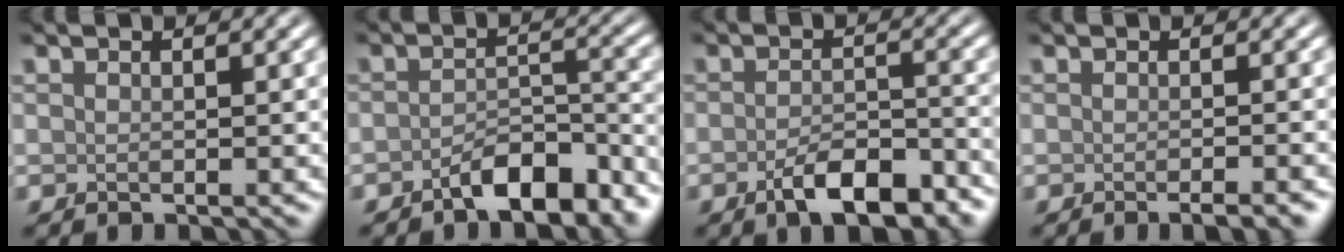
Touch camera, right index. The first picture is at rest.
{"total": 5.3, "force": [-3.6, 2.1, 3.3], "torque": [-0.045, 0.007, -0.062]}
{"total": 5.7, "force": [-3.3, 2.2, 4.1], "torque": [-0.066, 0.001, -0.053]}
{"total": 2.8, "force": [-1.5, 0.7, 2.3], "torque": [-0.014, 0.002, -0.021]}